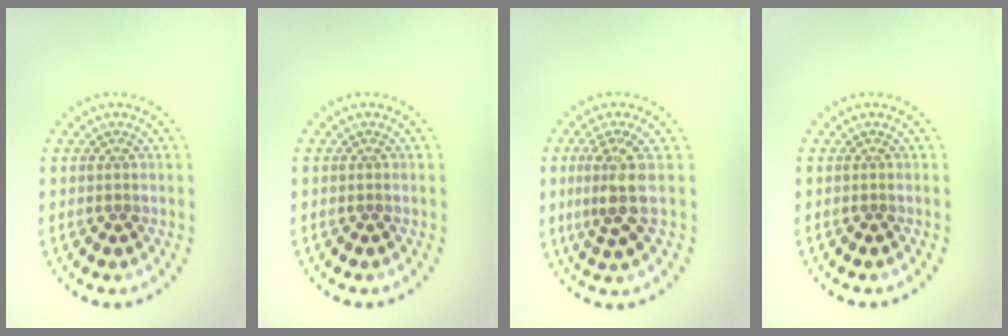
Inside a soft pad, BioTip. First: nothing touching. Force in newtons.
{"total": 0.0}
{"total": 3.1, "press": 2.4, "slide": 1.9}
{"total": 0.0}